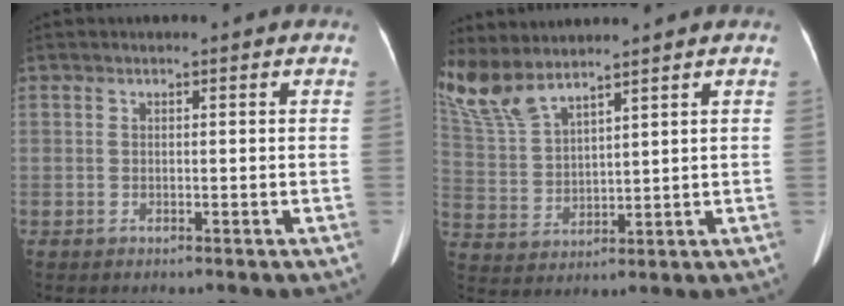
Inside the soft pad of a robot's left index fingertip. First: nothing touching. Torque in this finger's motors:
{"motor_torque": [0.03, -0.20, 0.22, 0.07]}